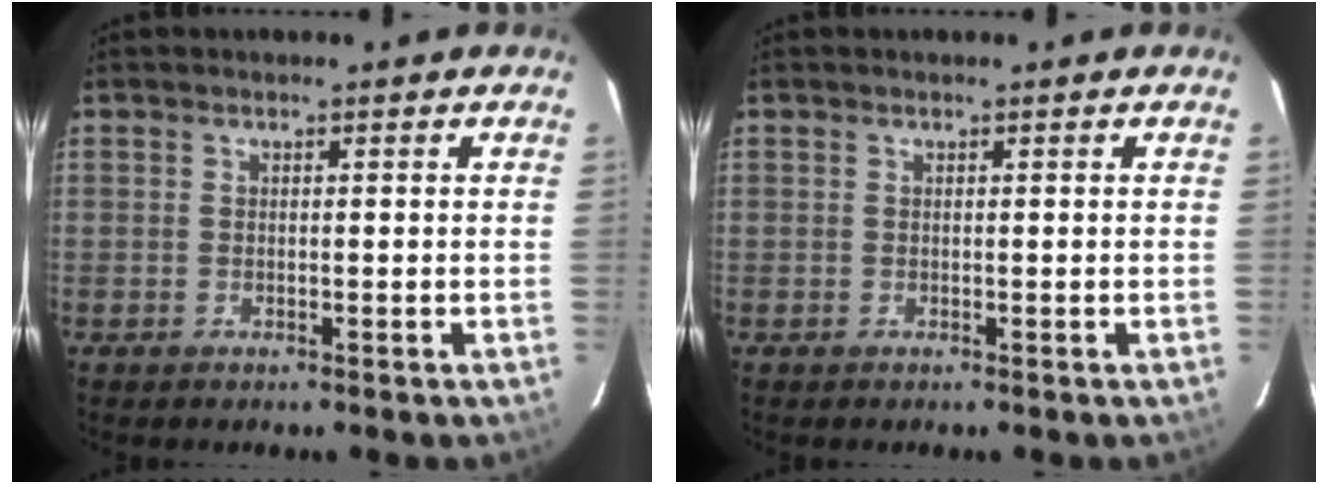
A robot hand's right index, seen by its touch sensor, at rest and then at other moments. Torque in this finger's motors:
{"motor_torque": [0.00, 0.00, 0.02, 0.00]}